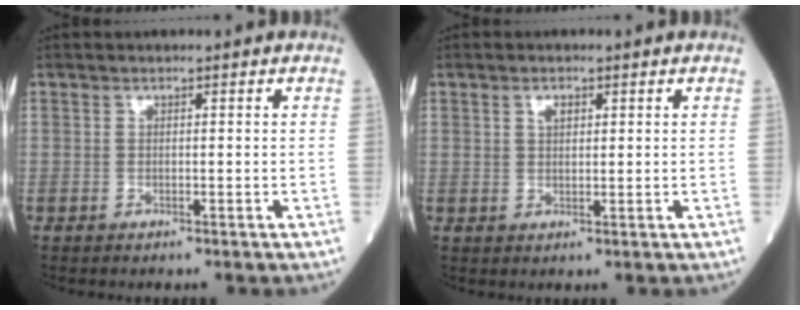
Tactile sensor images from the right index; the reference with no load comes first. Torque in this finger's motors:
{"motor_torque": [0.14, 0.20, 0.00, 0.00]}